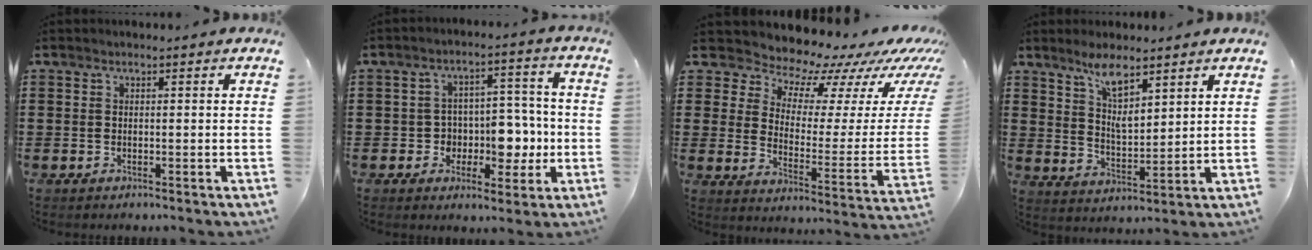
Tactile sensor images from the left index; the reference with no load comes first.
{"total": 6.9, "force": [-1.2, 5.8, 3.7], "torque": [-0.064, 0.006, -0.021]}
{"total": 6.8, "force": [5.9, 3.1, 1.3], "torque": [-0.040, -0.064, 0.094]}
{"total": 6.8, "force": [4.9, 2.2, 4.3], "torque": [-0.090, -0.009, 0.085]}